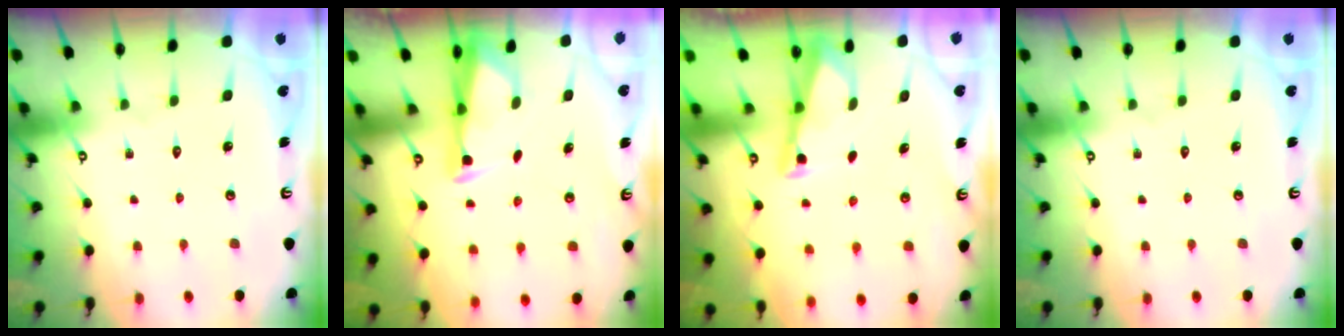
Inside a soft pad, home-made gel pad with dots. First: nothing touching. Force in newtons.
{"total": 2.9, "press": 2.8, "slide": 0.7}
{"total": 2.8, "press": 2.7, "slide": 0.3}
{"total": 0.0}